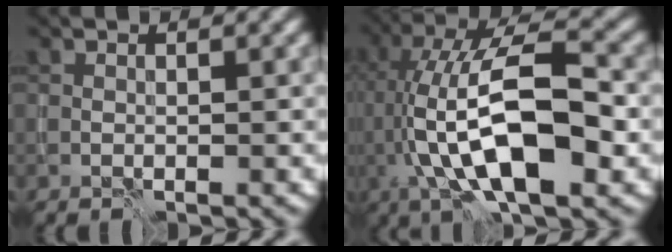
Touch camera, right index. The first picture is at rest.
{"total": 12.9, "force": [-1.8, 4.9, 11.8], "torque": [-0.202, 0.016, -0.042]}